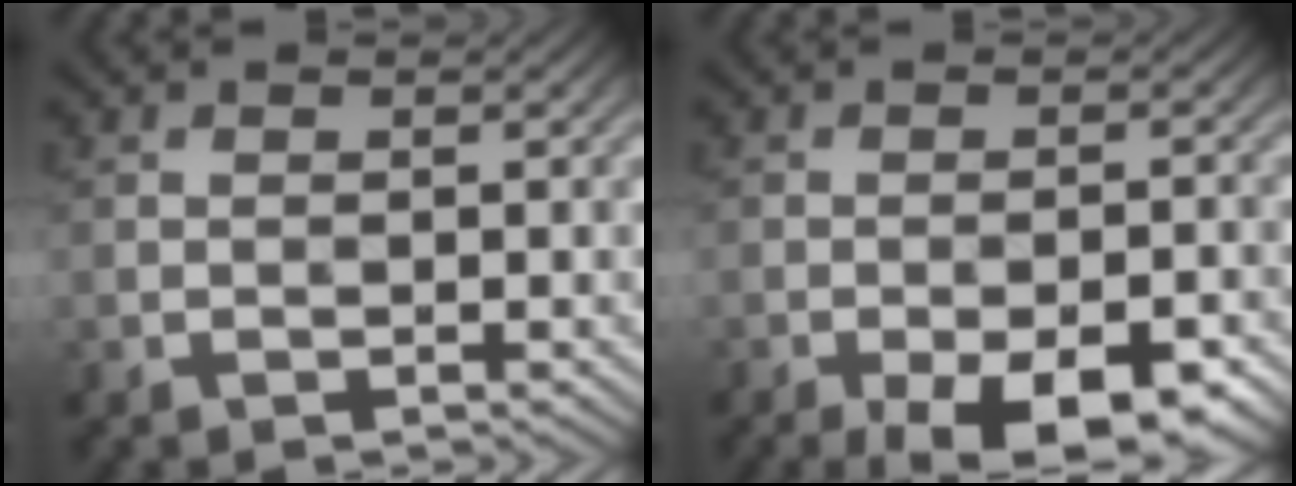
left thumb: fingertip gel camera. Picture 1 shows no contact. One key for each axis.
{"total": 10.4, "fx": -6.8, "fy": 3.8, "fz": 6.9, "tx": -0.104, "ty": -0.010, "tz": -0.089}